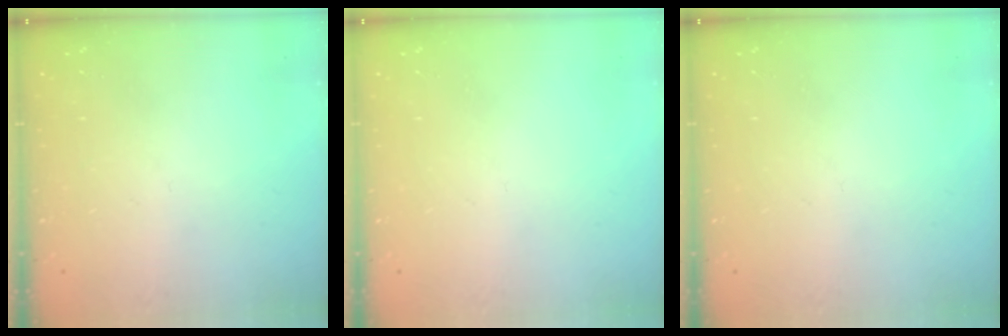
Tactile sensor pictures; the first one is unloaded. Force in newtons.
{"total": 0.0}
{"total": 0.0}